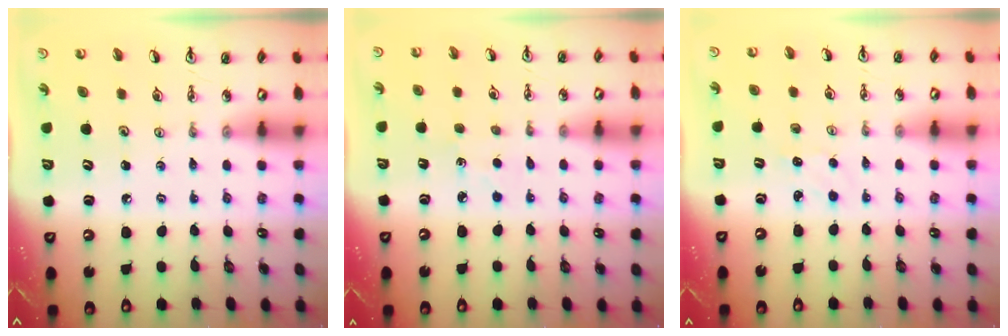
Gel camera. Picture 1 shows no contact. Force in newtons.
{"total": 2.9, "press": 2.9, "slide": 0.3}
{"total": 1.2, "press": 1.1, "slide": 0.2}